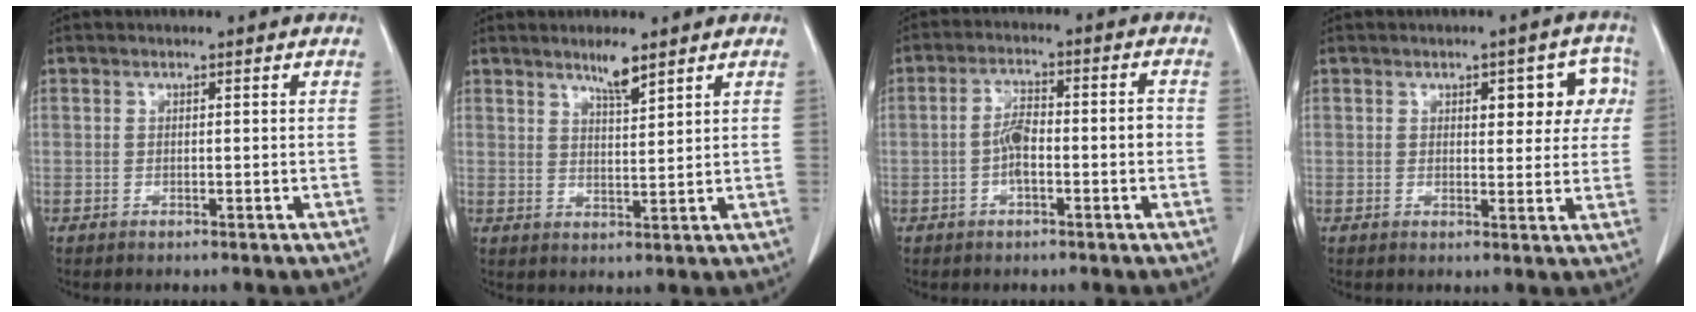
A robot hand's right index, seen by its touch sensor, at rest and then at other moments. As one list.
[{"total": 3.8, "force": [3.0, 0.3, 2.3], "torque": [-0.045, -0.005, 0.054]}, {"total": 5.6, "force": [-1.2, 1.7, 5.2], "torque": [-0.104, 0.019, -0.021]}, {"total": 7.1, "force": [2.3, 3.2, 5.9], "torque": [-0.054, 0.021, 0.025]}]